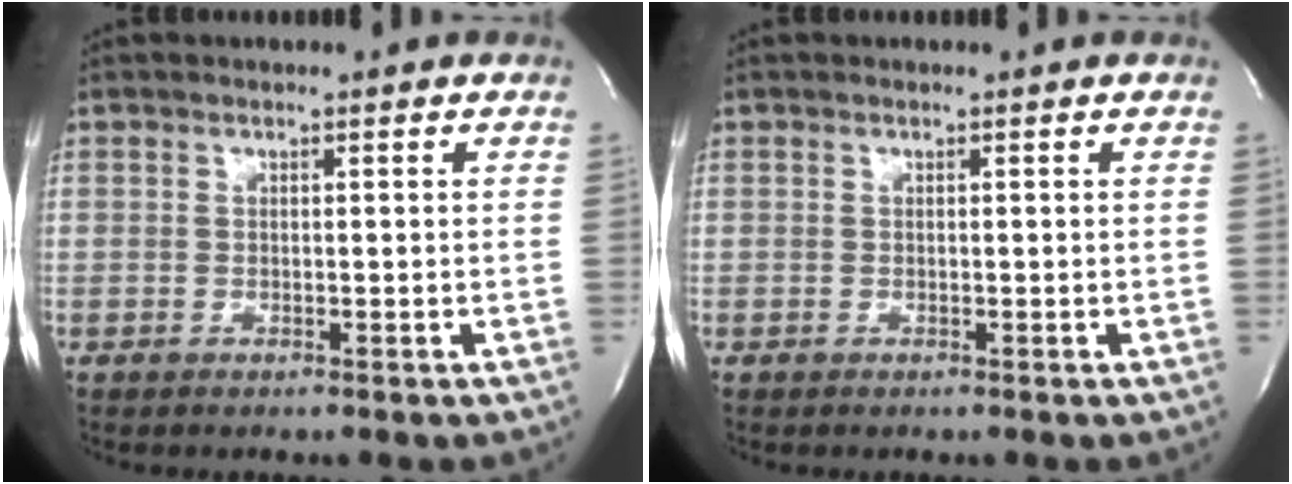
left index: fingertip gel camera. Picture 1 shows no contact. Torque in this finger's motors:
{"motor_torque": [-0.01, 0.01, 0.00, 0.00]}